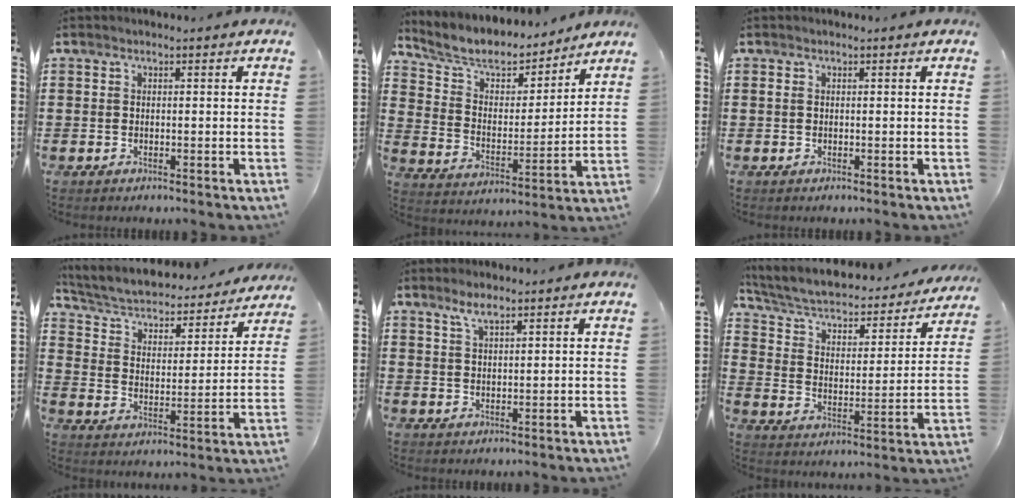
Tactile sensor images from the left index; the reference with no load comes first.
{"total": 6.7, "force": [5.7, 2.8, 2.2], "torque": [-0.074, -0.030, 0.097]}
{"total": 0.5, "force": [0.0, 0.2, 0.5], "torque": [-0.017, -0.002, -0.002]}
{"total": 3.8, "force": [3.5, 1.1, 1.2], "torque": [-0.044, -0.031, 0.049]}
{"total": 2.8, "force": [2.0, 0.6, 1.9], "torque": [-0.041, 0.005, 0.035]}
{"total": 4.5, "force": [3.3, 2.0, 2.2], "torque": [-0.061, -0.029, 0.050]}